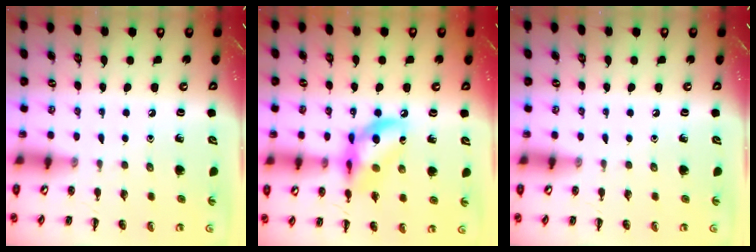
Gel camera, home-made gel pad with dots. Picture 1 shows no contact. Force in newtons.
{"total": 12.8, "press": 12.6, "slide": 2.0}
{"total": 0.0}